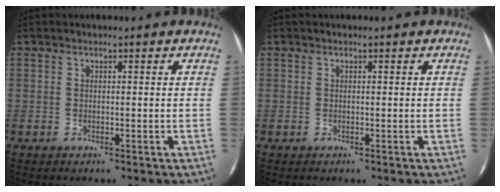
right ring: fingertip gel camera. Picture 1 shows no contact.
{"total": 0.0}